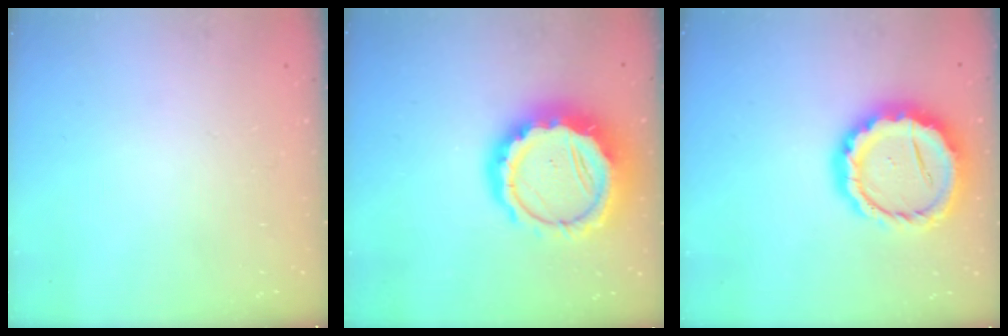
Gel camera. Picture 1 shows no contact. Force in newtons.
{"total": 17.7, "press": 17.4, "slide": 3.4}
{"total": 17.2, "press": 16.9, "slide": 3.3}